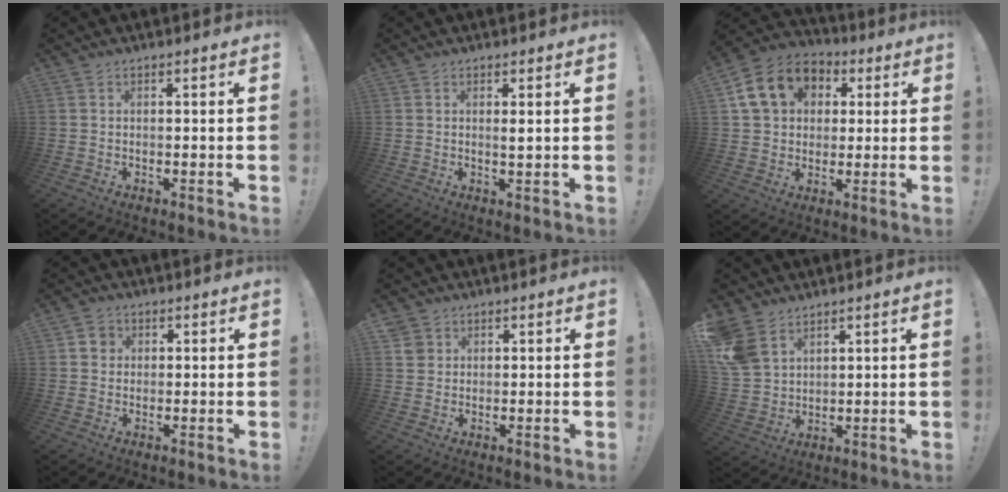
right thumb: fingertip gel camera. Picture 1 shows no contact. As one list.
[{"total": 1.5, "force": [0.6, 0.0, 1.3], "torque": [-0.013, -0.007, 0.007]}, {"total": 15.3, "force": [5.0, 12.3, 7.6], "torque": [-0.103, -0.005, 0.102]}, {"total": 3.6, "force": [0.6, 3.3, 1.3], "torque": [-0.018, 0.005, 0.012]}, {"total": 3.4, "force": [1.8, 2.8, 0.5], "torque": [-0.013, -0.001, 0.035]}, {"total": 9.3, "force": [6.0, 6.1, 3.7], "torque": [-0.076, -0.030, 0.123]}]